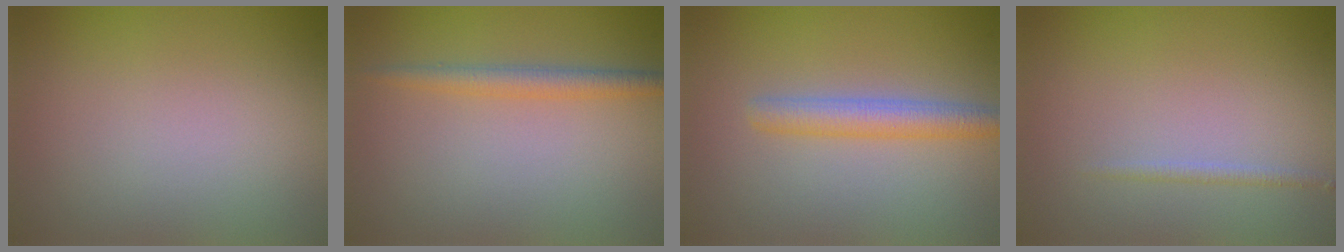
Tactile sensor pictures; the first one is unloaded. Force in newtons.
{"total": 2.1, "press": 2.1, "slide": 0.2}
{"total": 2.9, "press": 2.9, "slide": 0.0}
{"total": 0.8, "press": 0.8, "slide": 0.0}